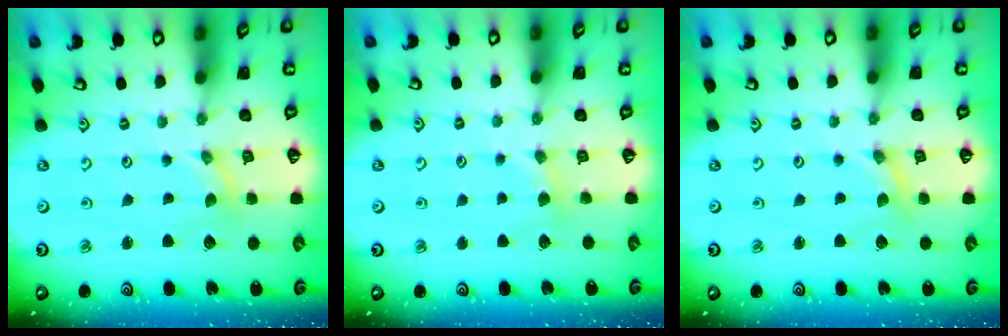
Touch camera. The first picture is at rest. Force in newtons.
{"total": 2.1, "press": 2.0, "slide": 0.4}
{"total": 0.0}